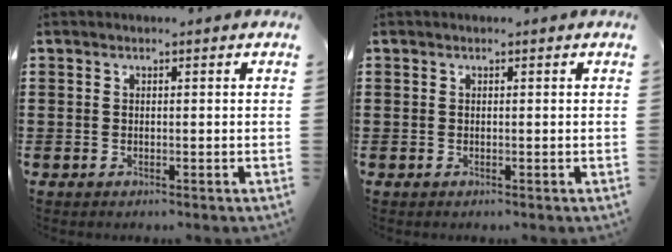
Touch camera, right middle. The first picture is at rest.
{"total": 0.0}